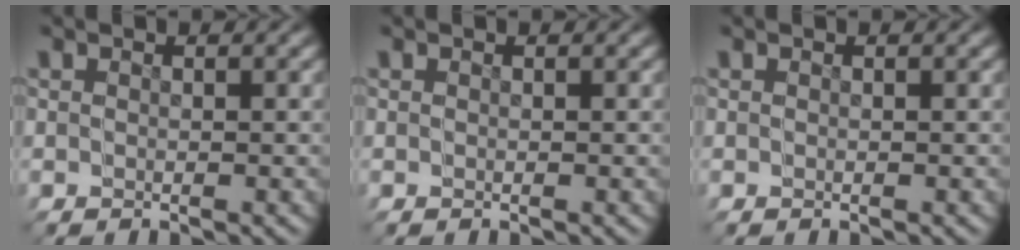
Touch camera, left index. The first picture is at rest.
{"total": 0.0}
{"total": 1.5, "force": [-0.4, -1.3, -0.5], "torque": [0.018, -0.015, 0.007]}